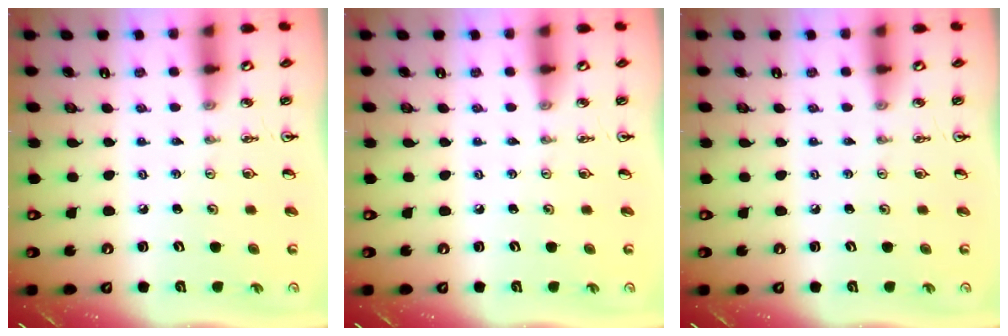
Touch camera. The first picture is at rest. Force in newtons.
{"total": 0.0}
{"total": 0.0}